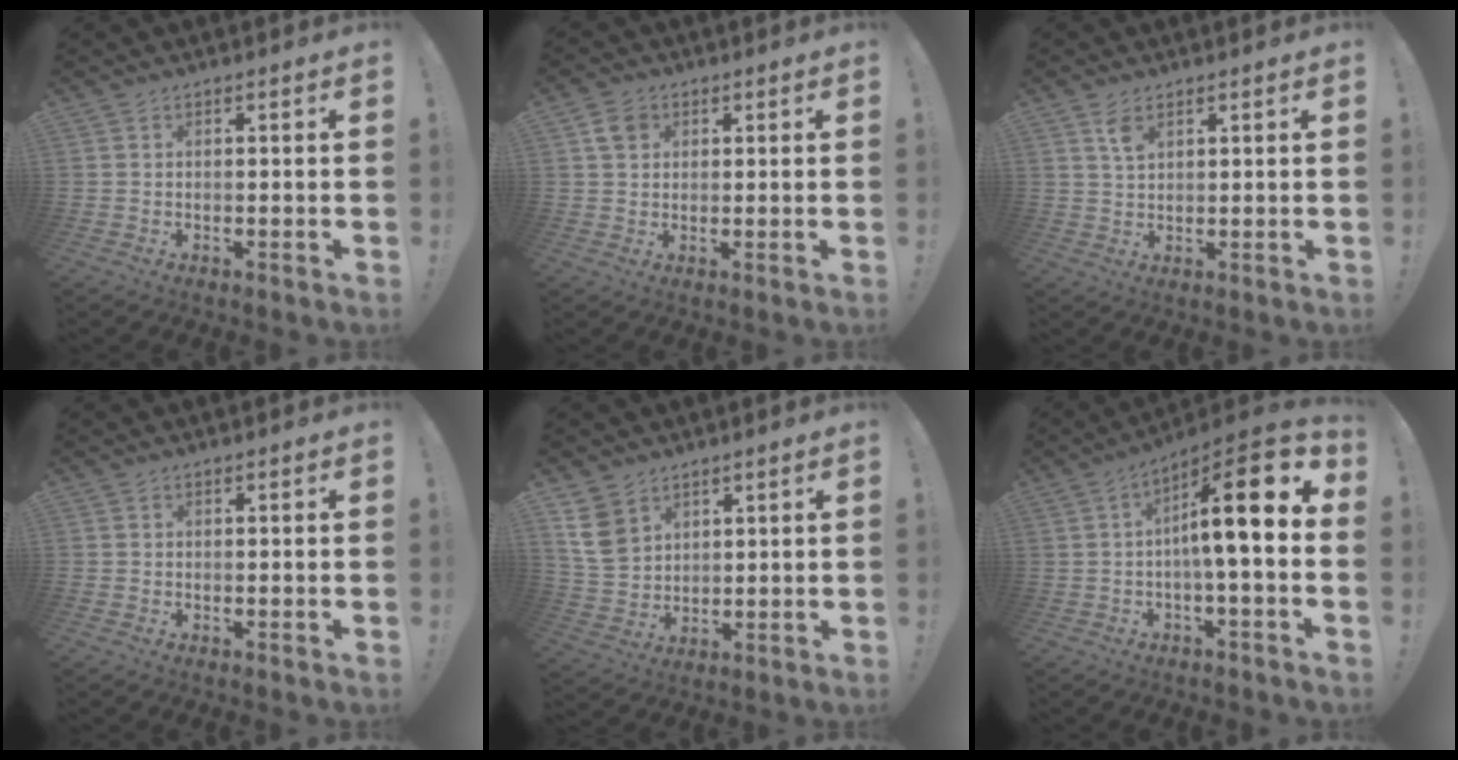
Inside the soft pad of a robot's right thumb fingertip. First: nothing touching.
{"total": 5.2, "force": [2.3, 4.2, 2.2], "torque": [-0.030, 0.000, 0.044]}
{"total": 4.3, "force": [2.4, 2.1, 2.9], "torque": [-0.039, -0.012, 0.040]}
{"total": 0.0}
{"total": 10.7, "force": [5.5, 8.3, 3.9], "torque": [-0.061, -0.021, 0.116]}
{"total": 16.3, "force": [2.7, 2.5, 15.8], "torque": [-0.237, -0.018, 0.035]}